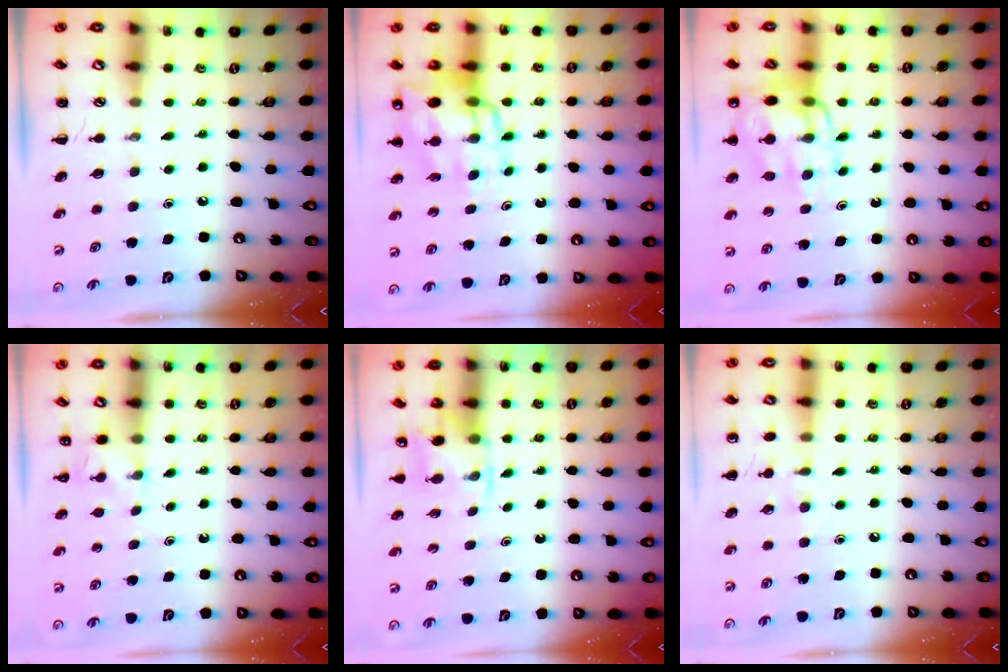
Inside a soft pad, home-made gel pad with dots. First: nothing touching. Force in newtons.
{"total": 13.6, "press": 13.2, "slide": 3.4}
{"total": 12.8, "press": 12.5, "slide": 2.5}
{"total": 3.0, "press": 2.8, "slide": 1.1}
{"total": 2.6, "press": 2.5, "slide": 0.9}
{"total": 7.2, "press": 7.0, "slide": 1.8}